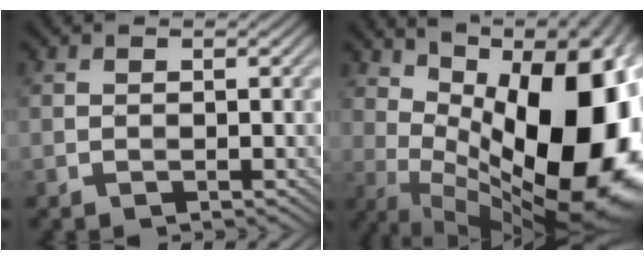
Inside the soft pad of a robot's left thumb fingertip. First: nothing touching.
{"total": 19.7, "force": [3.4, 9.7, 16.8], "torque": [-0.200, 0.005, 0.067]}